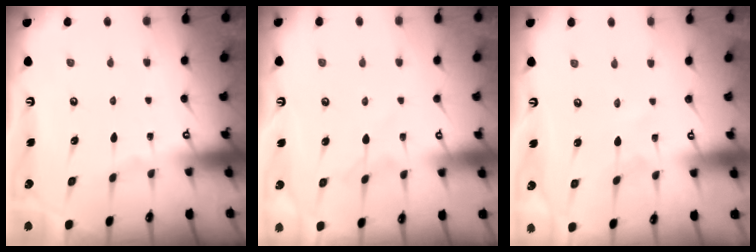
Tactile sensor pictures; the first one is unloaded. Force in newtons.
{"total": 3.5, "press": 3.4, "slide": 0.4}
{"total": 0.6, "press": 0.6, "slide": 0.1}